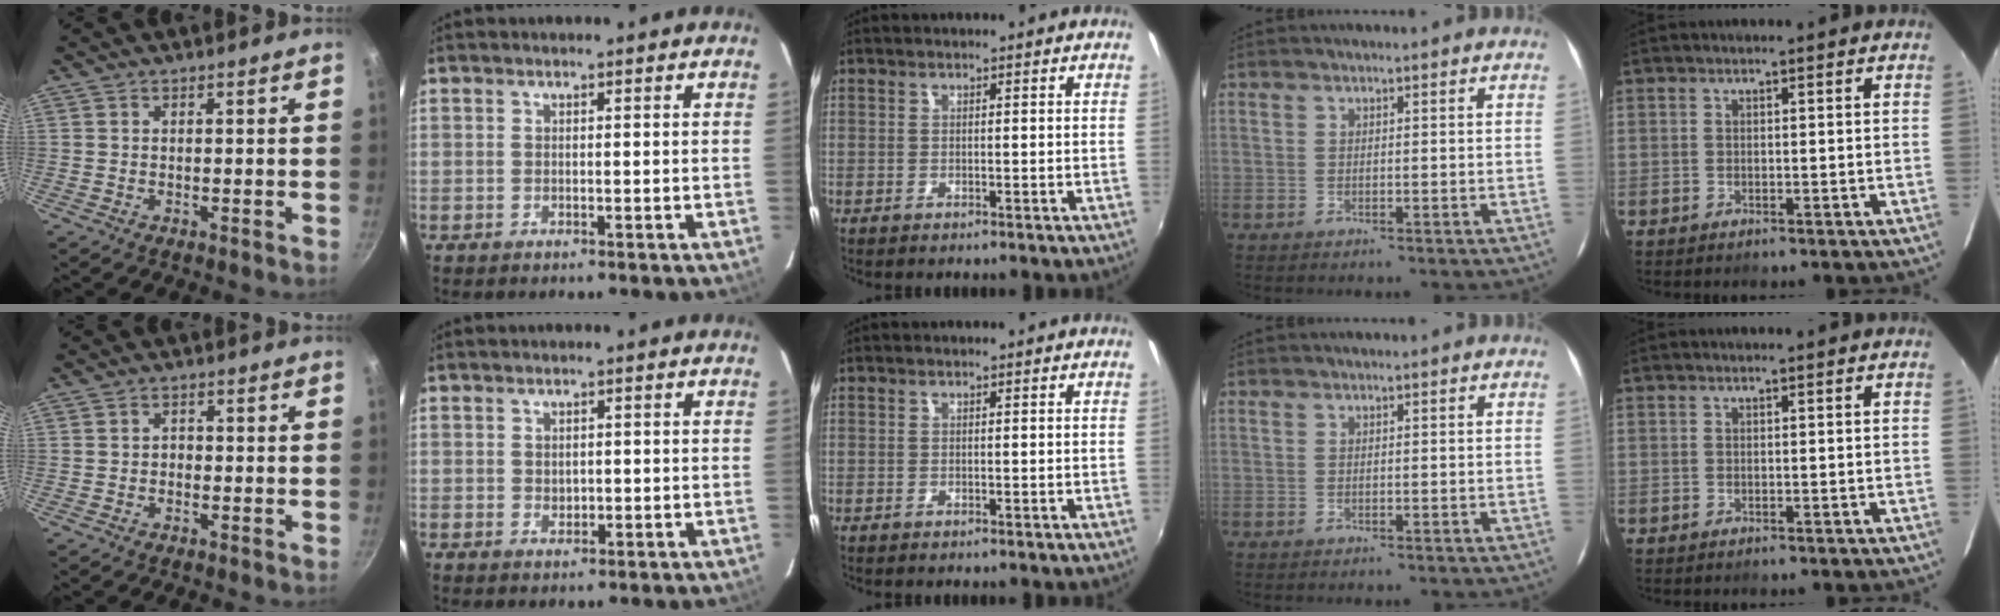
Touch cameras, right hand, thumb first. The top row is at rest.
{"thumb": {"total": 1.1, "force": [-0.4, 0.9, 0.5], "torque": [-0.006, 0.004, -0.010]}, "index": {"total": 1.5, "force": [0.1, 1.3, 0.6], "torque": [-0.007, 0.001, 0.006]}}